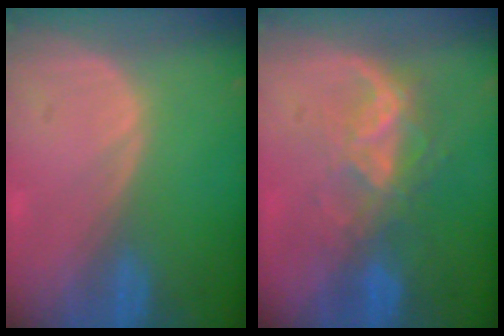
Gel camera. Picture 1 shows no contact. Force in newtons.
{"total": 6.7, "press": 6.0, "slide": 2.9}